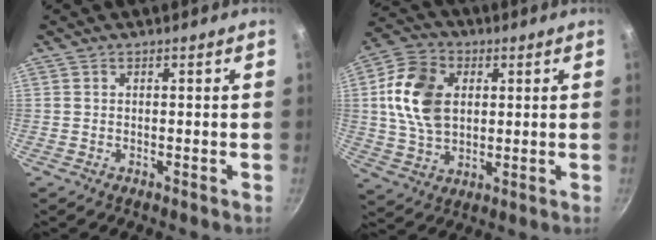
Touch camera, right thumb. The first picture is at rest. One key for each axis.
{"total": 14.1, "fx": 2.4, "fy": 9.9, "fz": 9.7, "tx": -0.163, "ty": 0.000, "tz": 0.041}